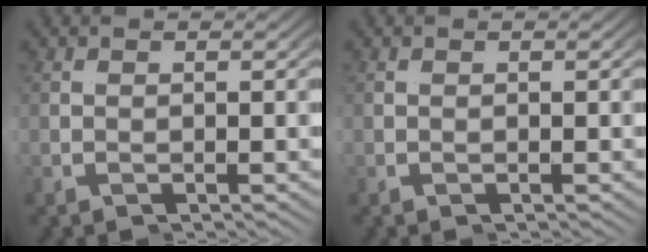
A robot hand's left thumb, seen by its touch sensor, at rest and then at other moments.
{"total": 0.0}